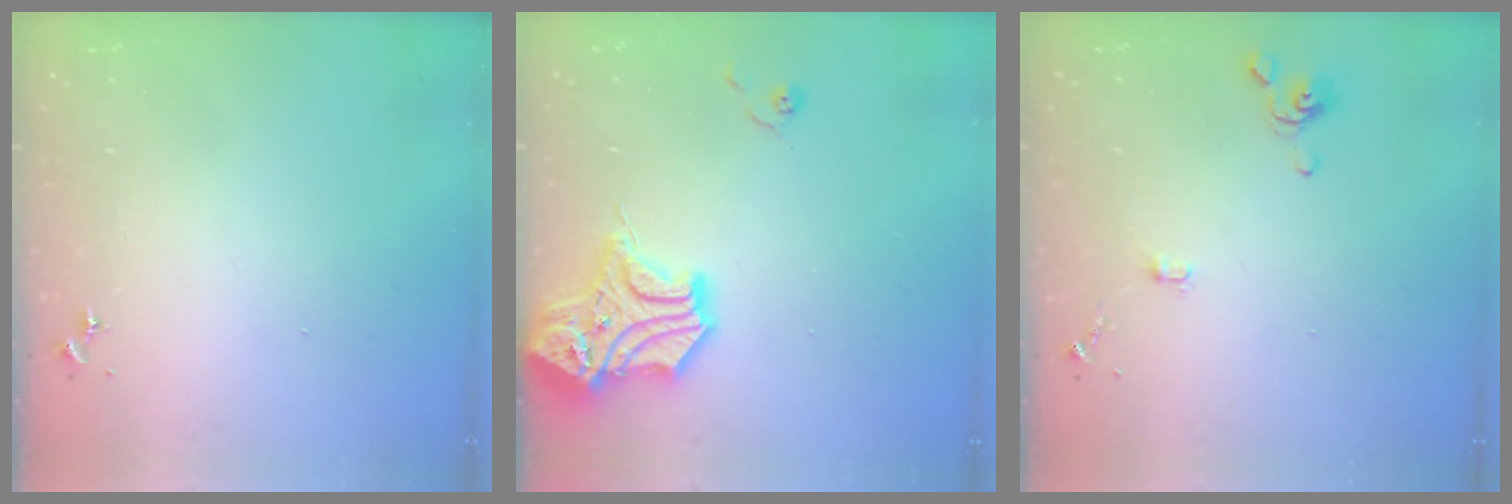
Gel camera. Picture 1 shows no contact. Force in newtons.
{"total": 15.8, "press": 15.6, "slide": 2.4}
{"total": 4.1, "press": 4.0, "slide": 0.7}